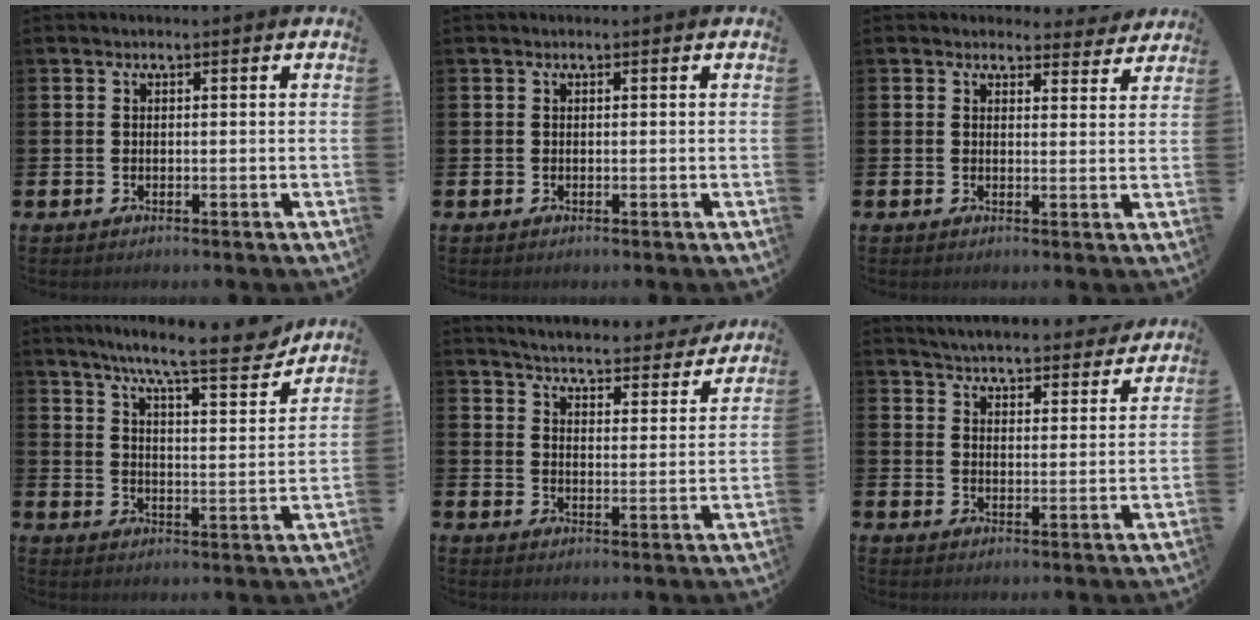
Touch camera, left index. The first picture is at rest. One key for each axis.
{"total": 0.0}
{"total": 2.8, "fx": 2.7, "fy": 0.8, "fz": 0.1, "tx": 0.006, "ty": -0.017, "tz": 0.045}
{"total": 10.1, "fx": 8.8, "fy": 0.5, "fz": 4.9, "tx": -0.112, "ty": -0.049, "tz": 0.148}
{"total": 5.0, "fx": 4.9, "fy": 0.4, "fz": 0.9, "tx": -0.036, "ty": -0.040, "tz": 0.080}
{"total": 5.2, "fx": 5.2, "fy": 0.6, "fz": 0.3, "tx": -0.023, "ty": -0.039, "tz": 0.089}